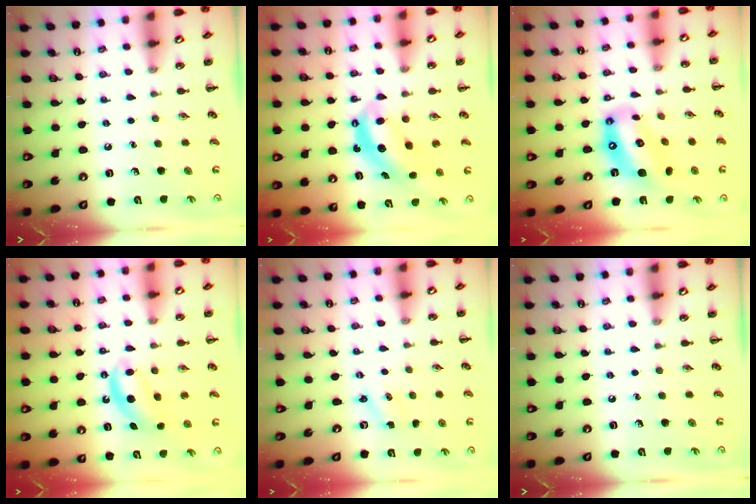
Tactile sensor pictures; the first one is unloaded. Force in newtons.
{"total": 6.0, "press": 6.0, "slide": 0.8}
{"total": 13.6, "press": 13.1, "slide": 3.7}
{"total": 5.8, "press": 5.6, "slide": 1.3}
{"total": 1.3, "press": 1.2, "slide": 0.3}
{"total": 0.0}